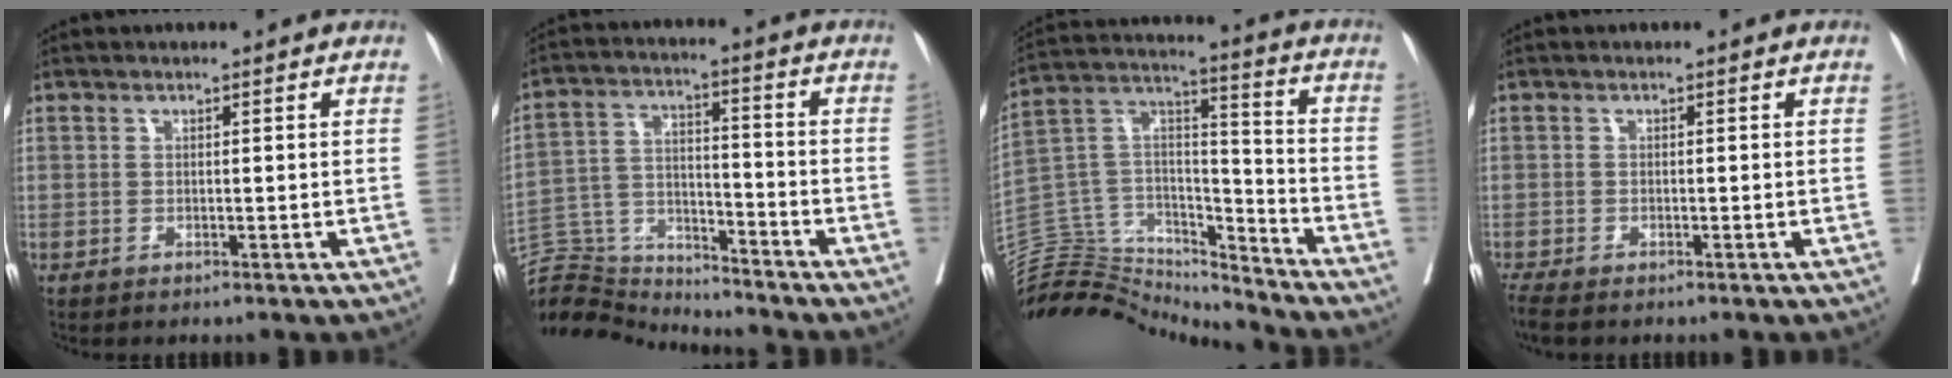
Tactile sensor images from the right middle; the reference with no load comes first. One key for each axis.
{"total": 13.3, "fx": -13.0, "fy": 2.7, "fz": 0.6, "tx": -0.020, "ty": 0.050, "tz": -0.229}
{"total": 17.0, "fx": -16.6, "fy": 3.6, "fz": 1.3, "tx": -0.021, "ty": 0.077, "tz": -0.288}
{"total": 2.4, "fx": -2.1, "fy": 0.4, "fz": 1.2, "tx": -0.023, "ty": -0.008, "tz": -0.039}